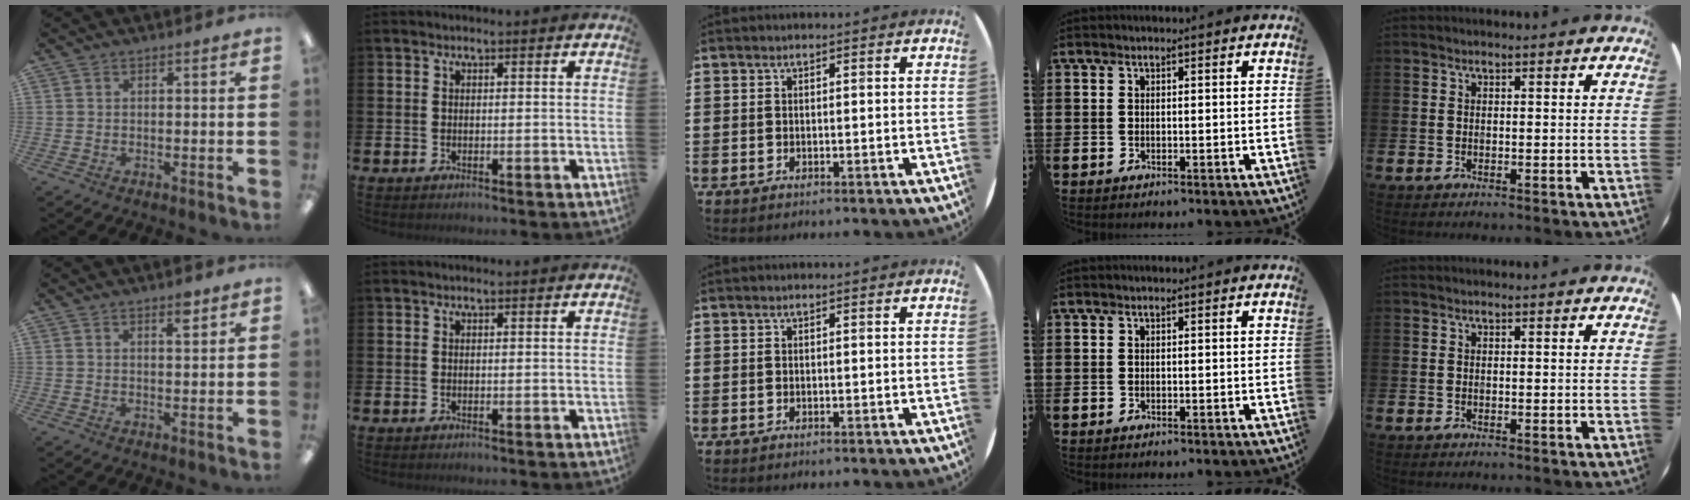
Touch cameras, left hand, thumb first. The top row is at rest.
{"thumb": {"total": 3.1, "force": [2.3, 0.8, 2.0], "torque": [-0.029, -0.006, 0.037]}}